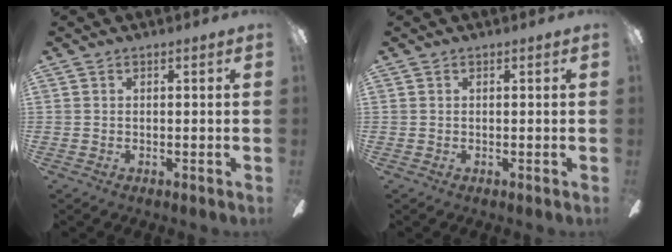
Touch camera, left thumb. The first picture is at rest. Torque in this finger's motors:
{"motor_torque": [0.00, 0.00, -0.06, 0.06, 0.00]}